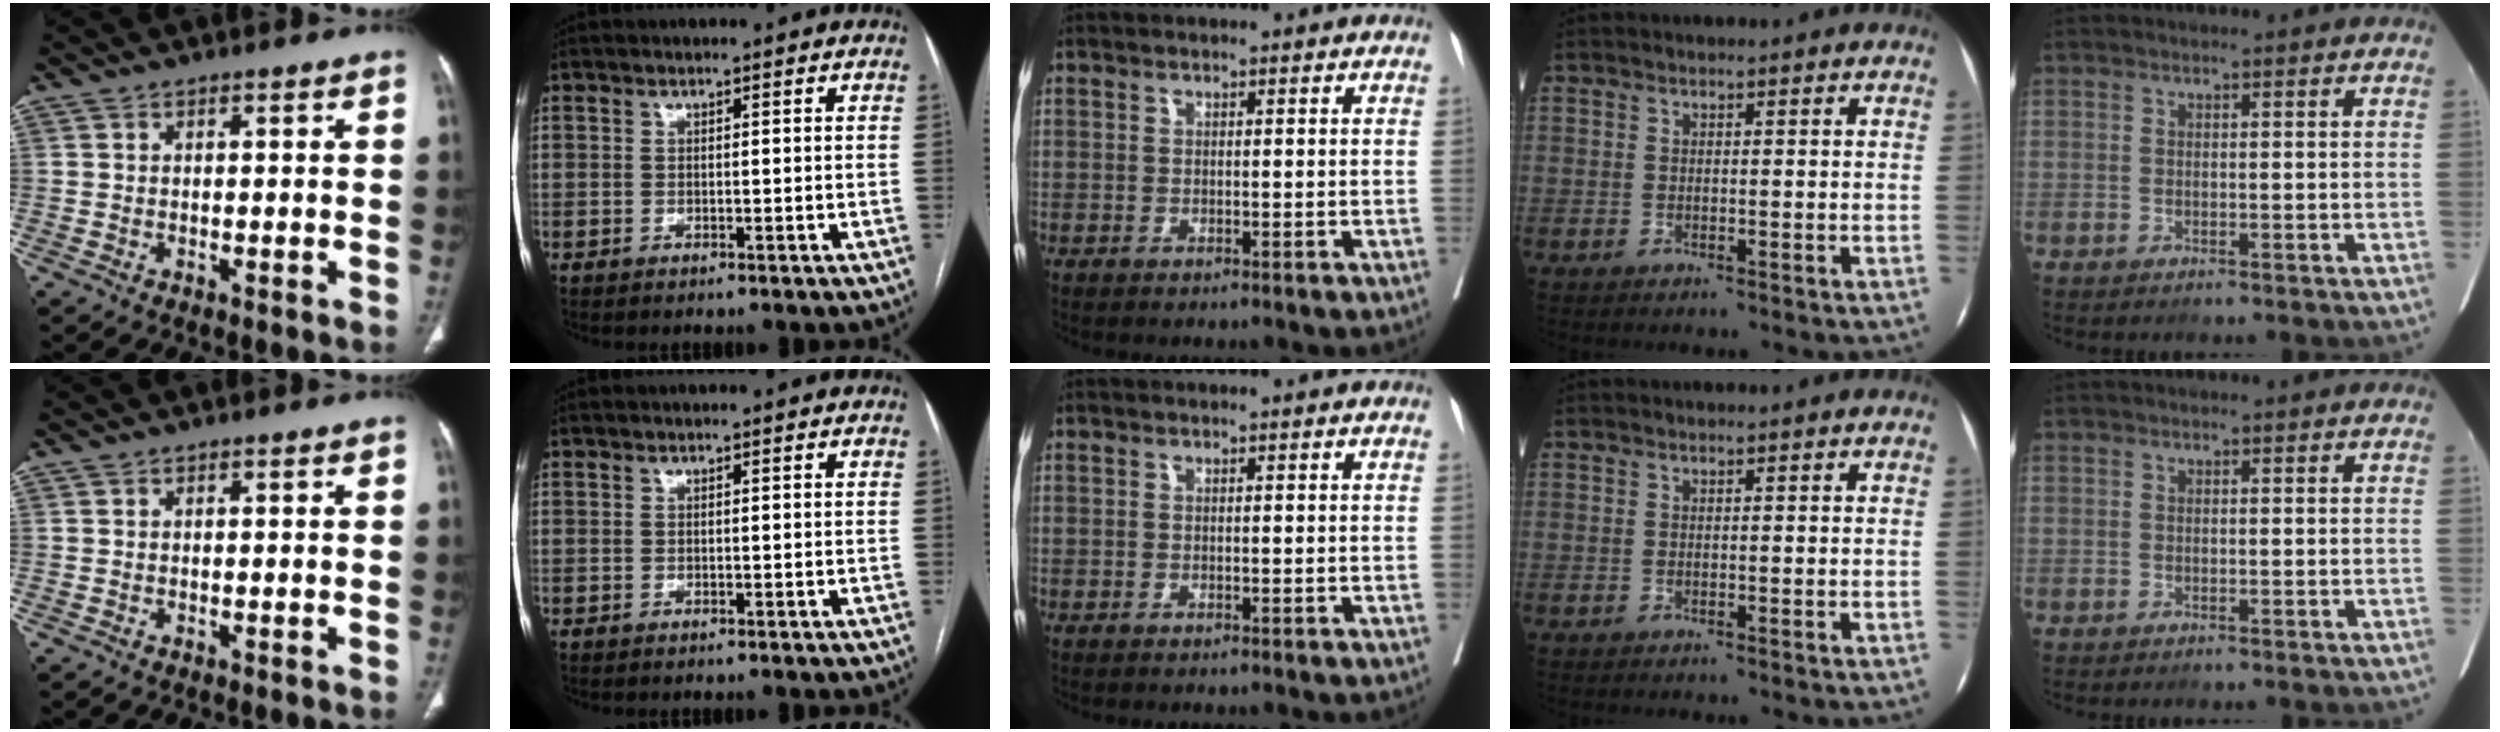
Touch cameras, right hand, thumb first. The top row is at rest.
{}